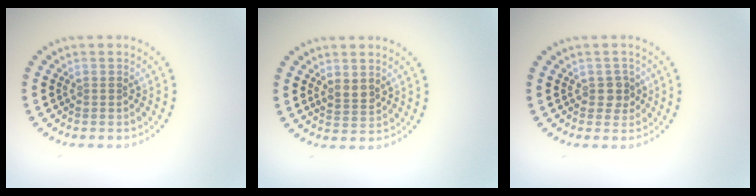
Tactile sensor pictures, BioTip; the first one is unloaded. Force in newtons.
{"total": 1.6, "press": 1.5, "slide": 0.6}
{"total": 1.4, "press": 1.4, "slide": 0.5}